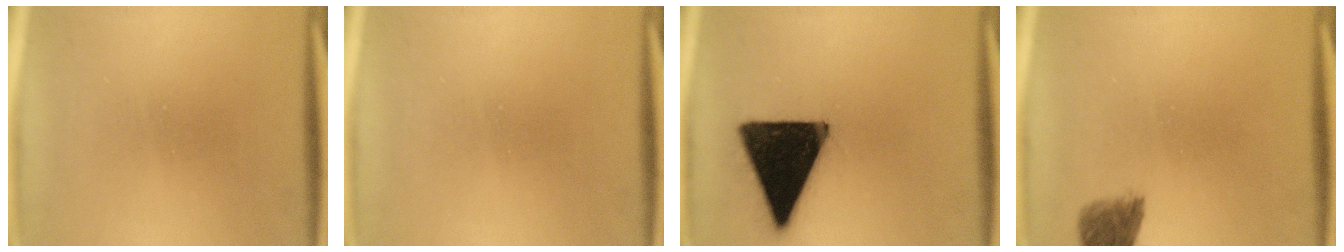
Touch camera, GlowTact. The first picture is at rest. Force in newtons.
{"total": 0.0}
{"total": 19.2}
{"total": 4.1}